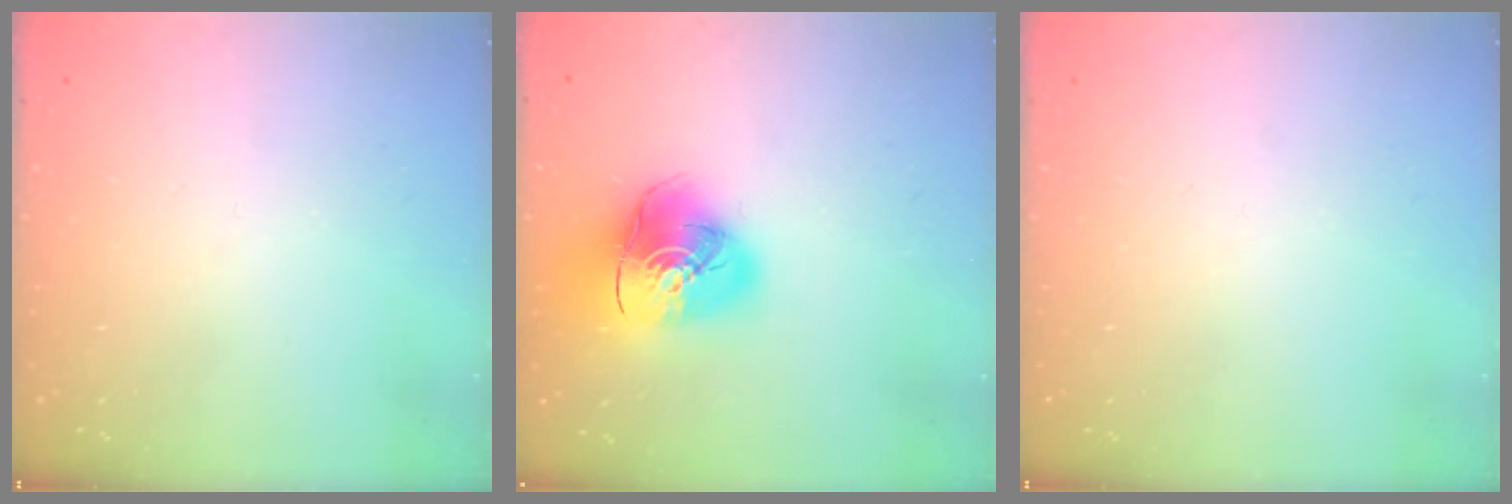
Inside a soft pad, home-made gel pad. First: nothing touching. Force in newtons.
{"total": 16.0, "press": 15.8, "slide": 2.1}
{"total": 0.0}